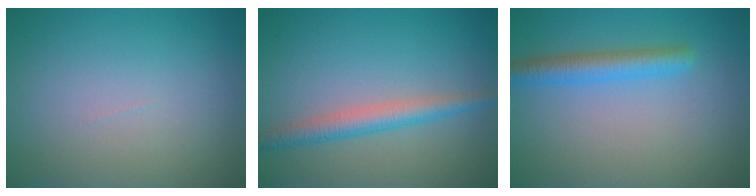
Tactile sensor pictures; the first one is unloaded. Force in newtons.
{"total": 2.9, "press": 2.9, "slide": 0.1}
{"total": 3.1, "press": 3.1, "slide": 0.1}